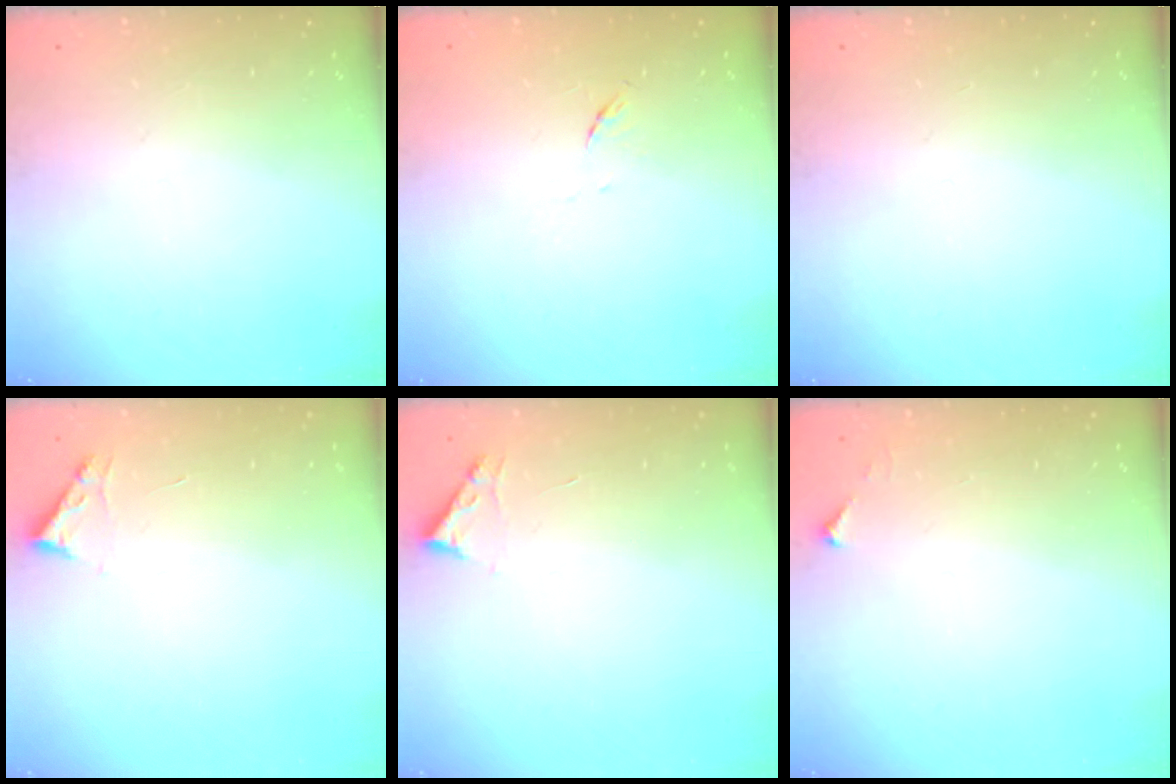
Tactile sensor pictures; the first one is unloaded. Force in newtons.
{"total": 4.8, "press": 4.7, "slide": 1.0}
{"total": 0.0}
{"total": 2.7, "press": 2.7, "slide": 0.3}
{"total": 2.7, "press": 2.7, "slide": 0.3}
{"total": 3.4, "press": 3.4, "slide": 0.4}